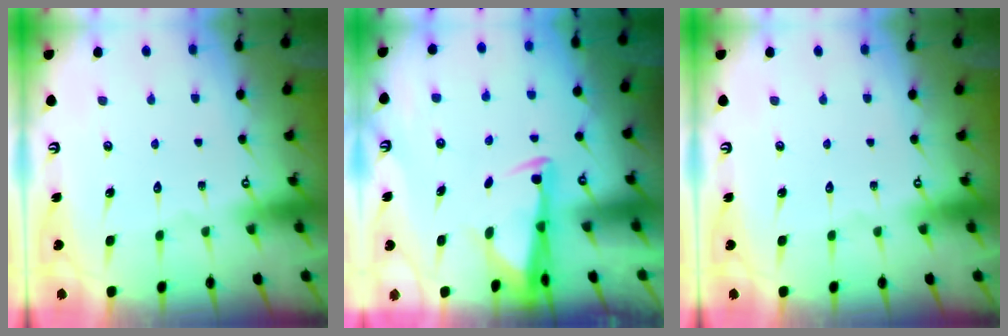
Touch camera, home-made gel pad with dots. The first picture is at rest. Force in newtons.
{"total": 2.9, "press": 2.7, "slide": 0.9}
{"total": 0.0}